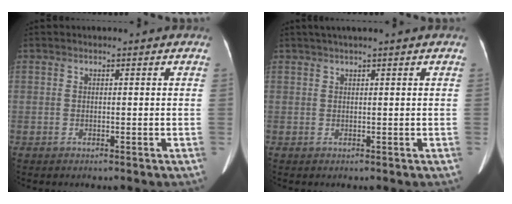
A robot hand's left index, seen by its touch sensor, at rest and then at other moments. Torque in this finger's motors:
{"motor_torque": [0.23, -0.30, 0.14, 0.06]}